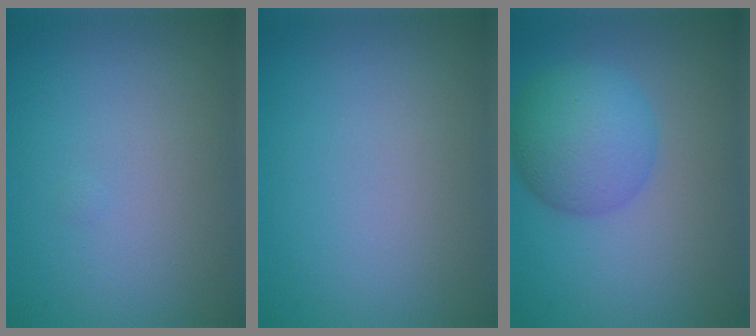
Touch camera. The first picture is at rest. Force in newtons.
{"total": 0.0}
{"total": 5.2, "press": 5.2, "slide": 0.1}